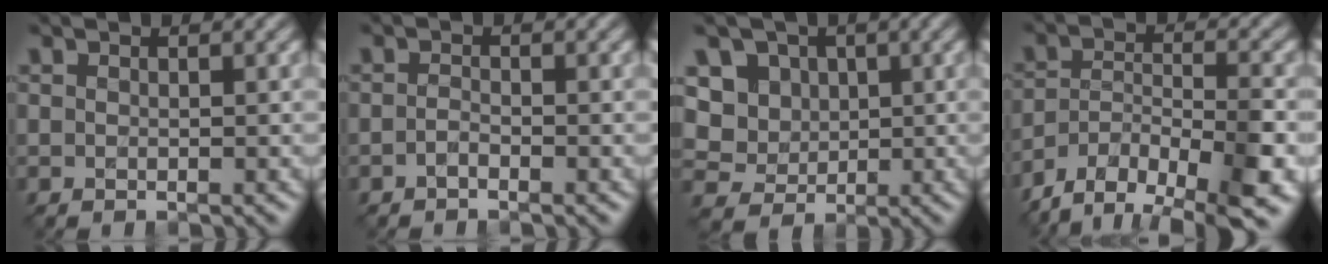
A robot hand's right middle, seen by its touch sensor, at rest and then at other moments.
{"total": 0.8, "force": [-0.6, 0.3, 0.6], "torque": [-0.013, 0.000, -0.013]}
{"total": 7.4, "force": [2.3, 6.4, 2.9], "torque": [-0.048, 0.012, 0.028]}
{"total": 9.9, "force": [-6.8, 4.0, 5.9], "torque": [-0.099, -0.005, -0.118]}